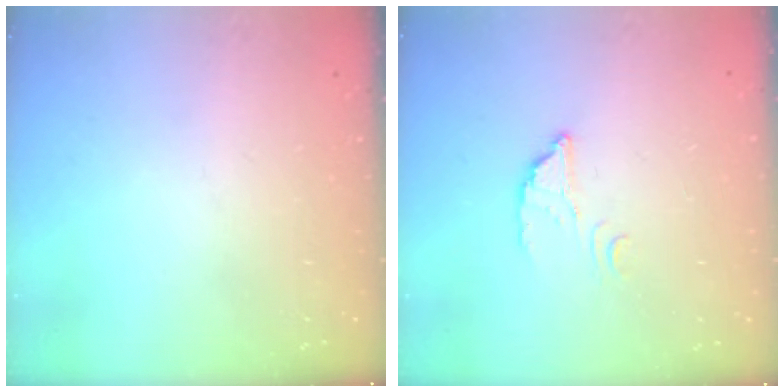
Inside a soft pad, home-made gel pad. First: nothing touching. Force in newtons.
{"total": 3.0, "press": 3.0, "slide": 0.2}